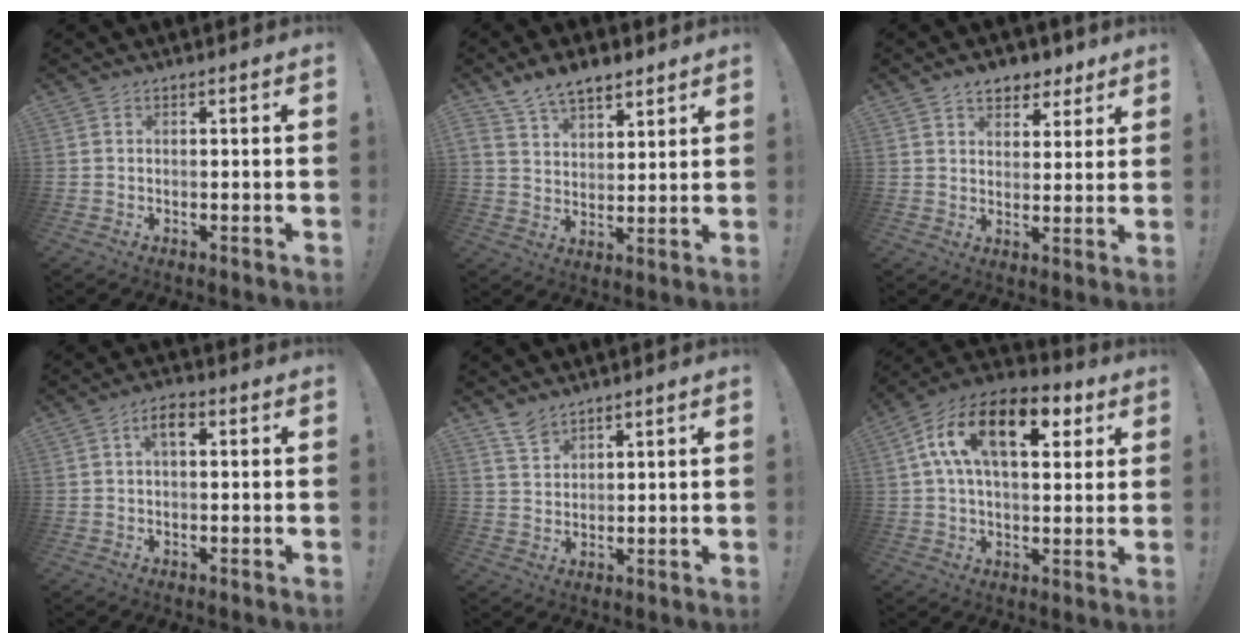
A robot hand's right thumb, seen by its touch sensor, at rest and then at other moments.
{"total": 8.9, "force": [7.0, 4.3, 3.5], "torque": [-0.061, -0.036, 0.134]}
{"total": 7.6, "force": [5.2, 4.7, 2.9], "torque": [-0.035, -0.029, 0.095]}
{"total": 4.6, "force": [1.1, 2.1, 3.9], "torque": [-0.065, 0.008, 0.015]}
{"total": 5.4, "force": [4.6, 2.5, 1.2], "torque": [-0.026, -0.028, 0.089]}
{"total": 18.3, "force": [6.6, 9.5, 14.2], "torque": [-0.229, -0.009, 0.107]}